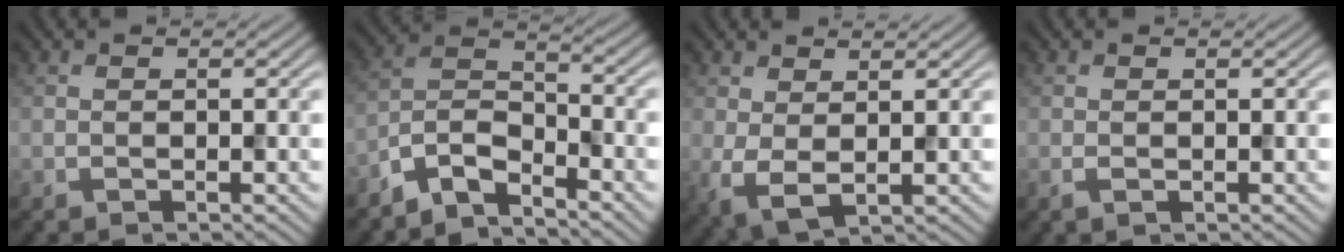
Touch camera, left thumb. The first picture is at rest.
{"total": 6.4, "force": [-5.2, 2.0, 3.1], "torque": [-0.061, 0.002, -0.118]}
{"total": 3.7, "force": [1.0, 1.8, 3.1], "torque": [-0.076, -0.006, 0.019]}
{"total": 0.8, "force": [-0.1, 0.4, 0.7], "torque": [-0.018, -0.003, -0.002]}